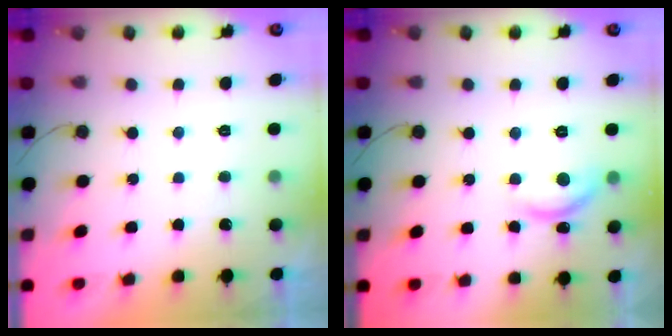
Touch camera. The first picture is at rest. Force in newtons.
{"total": 11.3, "press": 11.3, "slide": 0.8}